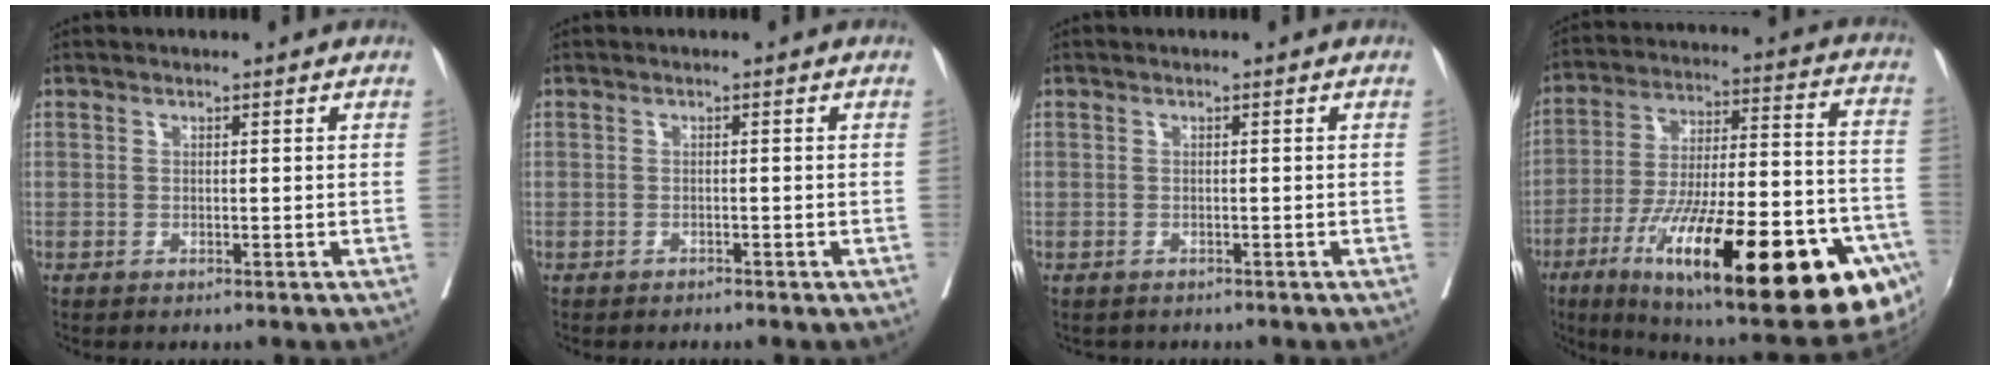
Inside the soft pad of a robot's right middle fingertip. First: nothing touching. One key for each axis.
{"total": 0.0}
{"total": 0.8, "fx": -0.7, "fy": 0.4, "fz": 0.0, "tx": -0.011, "ty": 0.000, "tz": -0.010}
{"total": 36.3, "fx": -16.3, "fy": 8.0, "fz": 31.4, "tx": -0.390, "ty": -0.015, "tz": -0.248}